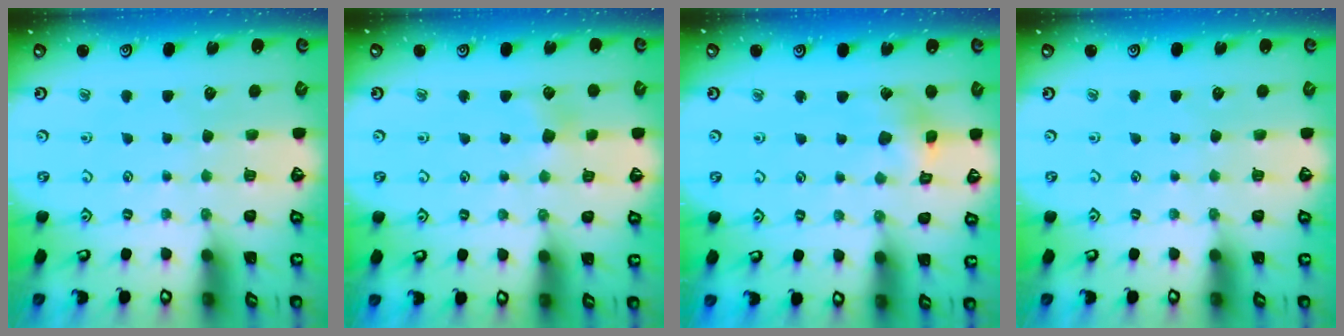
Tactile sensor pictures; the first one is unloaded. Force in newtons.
{"total": 5.2, "press": 5.1, "slide": 0.4}
{"total": 5.8, "press": 5.8, "slide": 0.5}
{"total": 0.0}